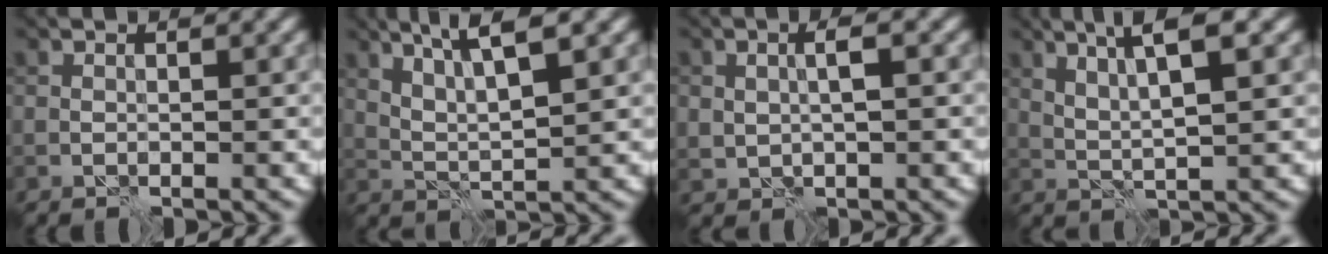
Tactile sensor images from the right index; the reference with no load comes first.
{"total": 5.4, "force": [3.2, 0.9, 4.3], "torque": [-0.084, 0.004, 0.061]}
{"total": 2.3, "force": [0.4, 1.1, 2.0], "torque": [-0.041, 0.003, 0.009]}
{"total": 5.1, "force": [2.4, 0.8, 4.4], "torque": [-0.083, 0.005, 0.047]}